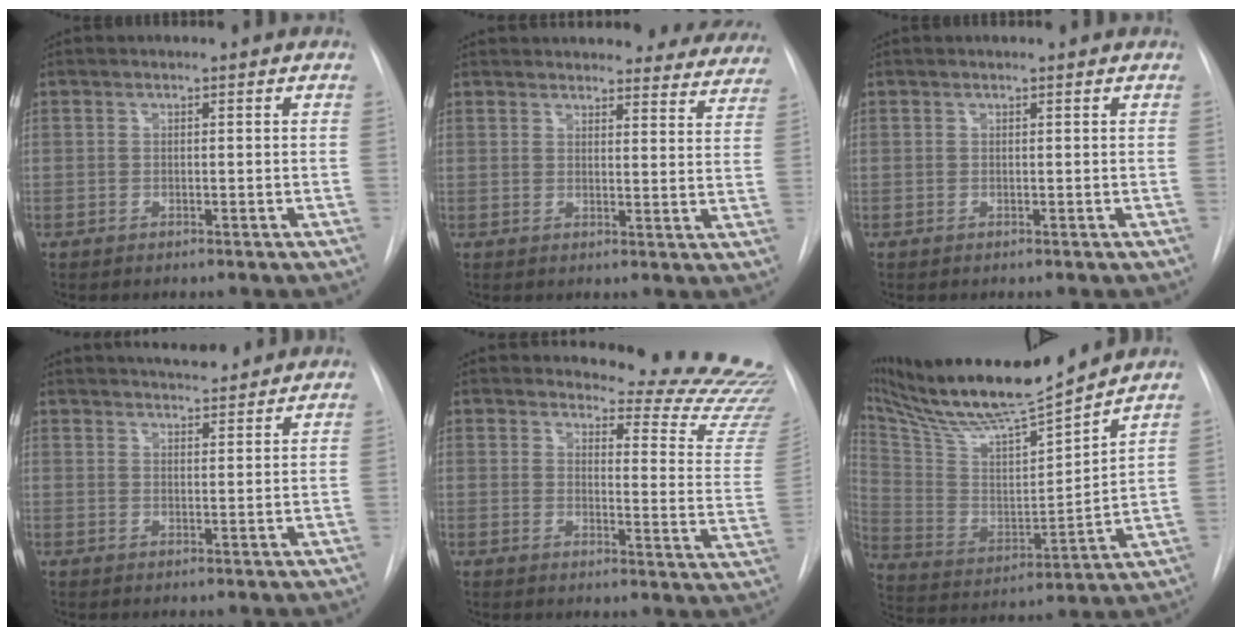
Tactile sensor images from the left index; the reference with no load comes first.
{"total": 22.5, "force": [21.0, 5.8, 5.5], "torque": [-0.072, -0.036, 0.237]}
{"total": 0.6, "force": [0.6, 0.0, 0.1], "torque": [-0.004, 0.002, 0.005]}
{"total": 7.8, "force": [7.2, 1.3, 2.5], "torque": [-0.040, 0.014, 0.101]}
{"total": 18.1, "force": [18.0, 0.9, 2.0], "torque": [-0.003, -0.160, 0.180]}
{"total": 19.4, "force": [17.4, 0.8, 8.5], "torque": [-0.161, -0.007, 0.303]}